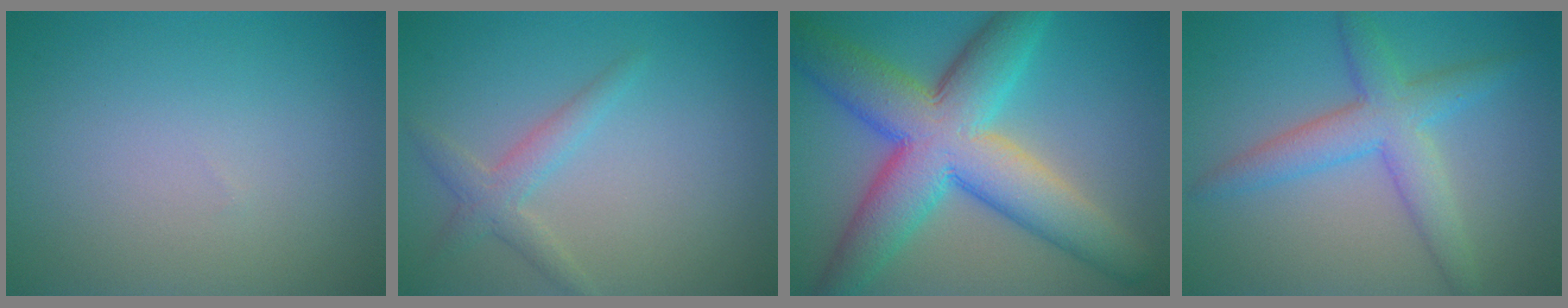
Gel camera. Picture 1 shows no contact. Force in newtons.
{"total": 2.2, "press": 2.2, "slide": 0.1}
{"total": 11.5, "press": 11.5, "slide": 0.5}
{"total": 4.6, "press": 4.6, "slide": 0.1}